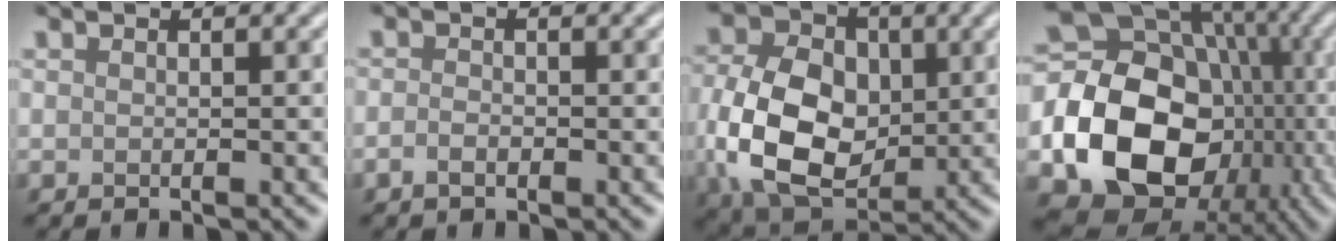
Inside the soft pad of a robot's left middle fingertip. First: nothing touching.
{"total": 1.0, "force": [-0.6, 0.4, 0.6], "torque": [-0.014, 0.003, -0.014]}
{"total": 11.2, "force": [-0.8, 8.0, 7.9], "torque": [-0.178, -0.004, -0.018]}
{"total": 20.2, "force": [-3.5, 16.7, 11.0], "torque": [-0.204, -0.030, -0.072]}